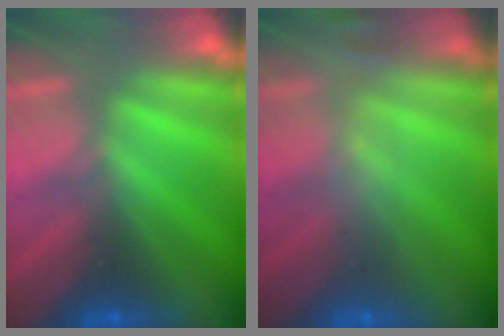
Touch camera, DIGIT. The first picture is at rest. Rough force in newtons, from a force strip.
{"total": 2.4}